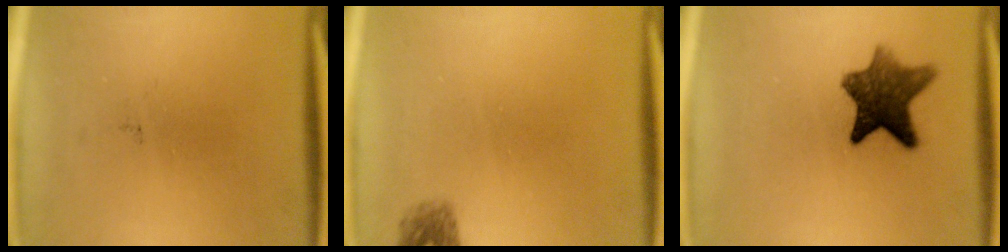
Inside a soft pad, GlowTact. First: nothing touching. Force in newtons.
{"total": 1.6}
{"total": 9.2}